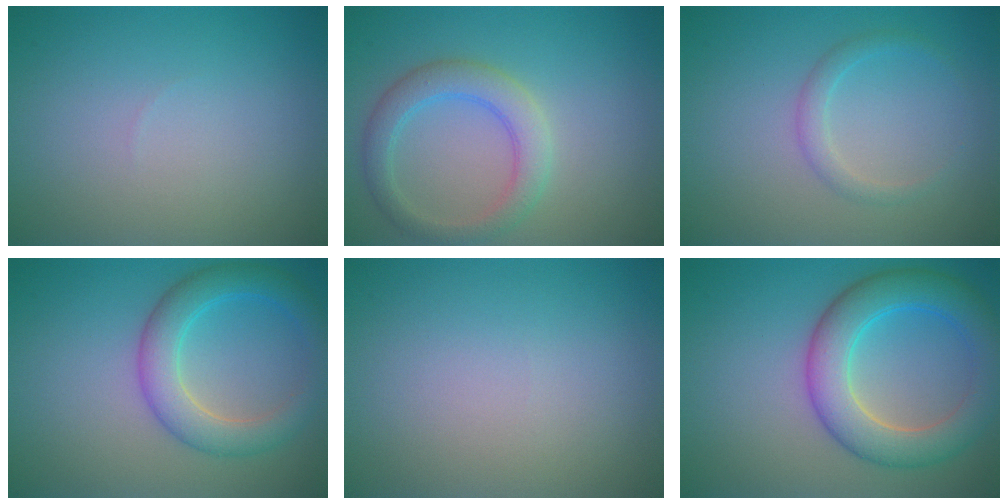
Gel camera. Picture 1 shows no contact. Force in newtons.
{"total": 3.6, "press": 3.6, "slide": 0.2}
{"total": 1.6, "press": 1.6, "slide": 0.1}
{"total": 4.7, "press": 4.7, "slide": 0.1}
{"total": 0.0}
{"total": 6.6, "press": 6.6, "slide": 0.2}